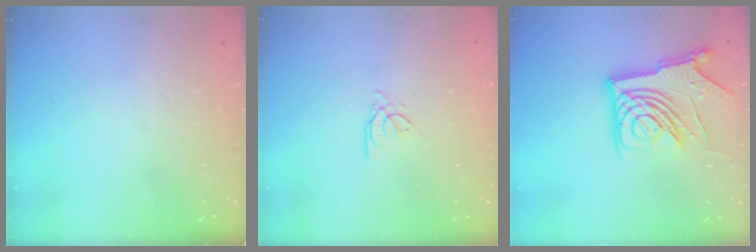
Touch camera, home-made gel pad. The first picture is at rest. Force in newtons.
{"total": 0.7, "press": 0.6, "slide": 0.3}
{"total": 14.9, "press": 14.8, "slide": 1.8}